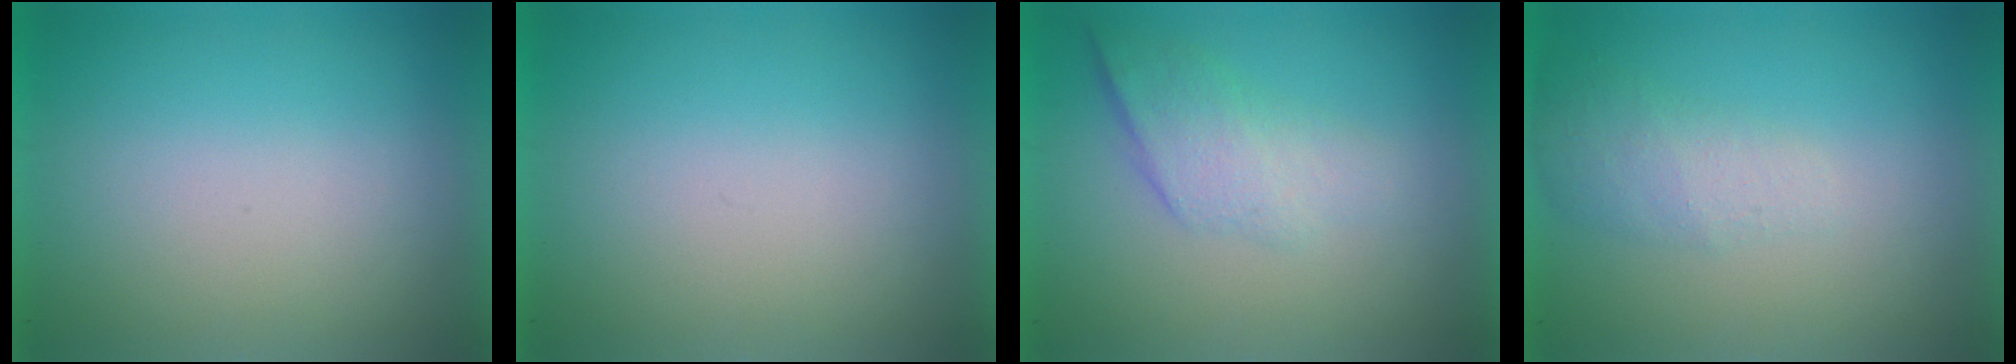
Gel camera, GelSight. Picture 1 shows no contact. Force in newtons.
{"total": 0.0}
{"total": 2.2}
{"total": 2.2}